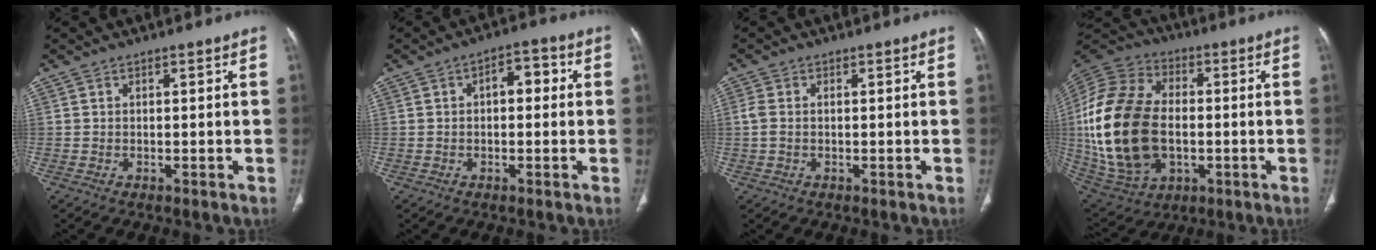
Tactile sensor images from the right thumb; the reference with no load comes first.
{"total": 4.6, "force": [0.4, 2.7, 3.7], "torque": [-0.032, 0.015, -0.003]}
{"total": 2.5, "force": [-0.1, 1.5, 2.0], "torque": [-0.062, 0.005, -0.002]}
{"total": 27.1, "force": [-1.6, 17.7, 20.5], "torque": [-0.428, 0.003, -0.011]}